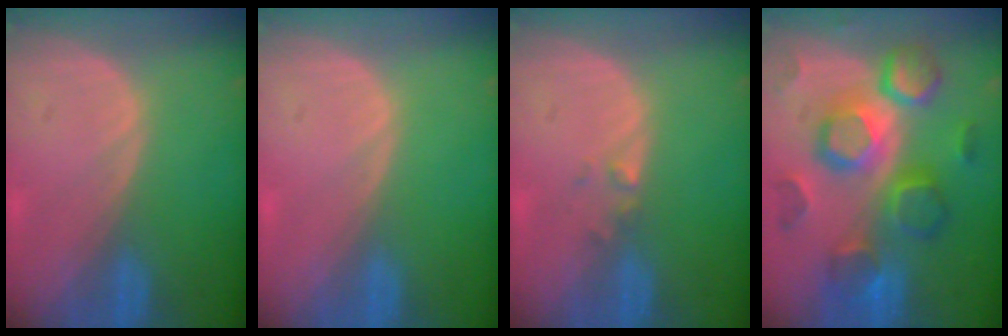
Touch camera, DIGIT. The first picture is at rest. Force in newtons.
{"total": 0.0}
{"total": 1.3, "press": 1.0, "slide": 0.8}
{"total": 12.0, "press": 11.9, "slide": 1.1}